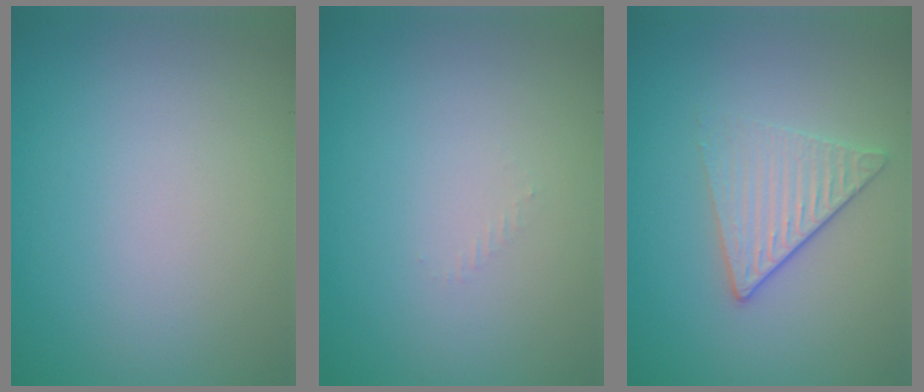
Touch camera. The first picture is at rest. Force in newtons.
{"total": 0.5, "press": 0.5, "slide": 0.2}
{"total": 3.3, "press": 2.8, "slide": 1.8}